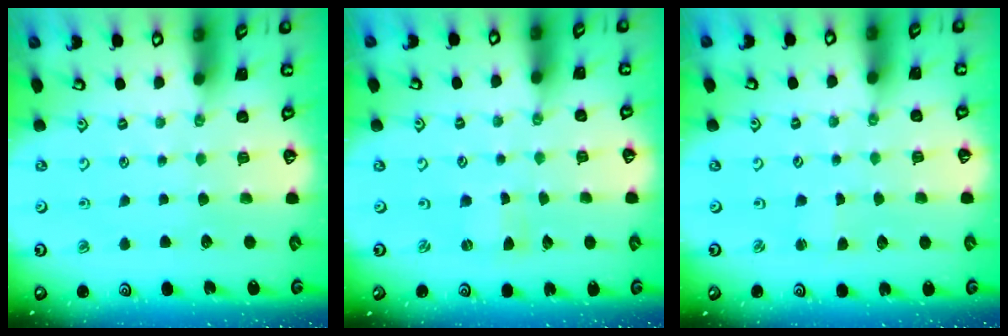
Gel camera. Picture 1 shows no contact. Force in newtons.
{"total": 0.0}
{"total": 0.6, "press": 0.6, "slide": 0.0}